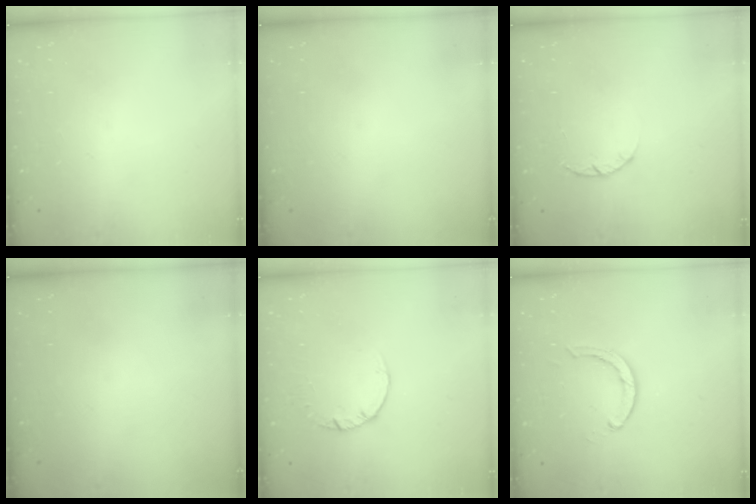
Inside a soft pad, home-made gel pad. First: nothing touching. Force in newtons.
{"total": 0.0}
{"total": 1.4, "press": 1.3, "slide": 0.3}
{"total": 0.0}
{"total": 2.5, "press": 2.5, "slide": 0.2}
{"total": 2.9, "press": 2.9, "slide": 0.4}